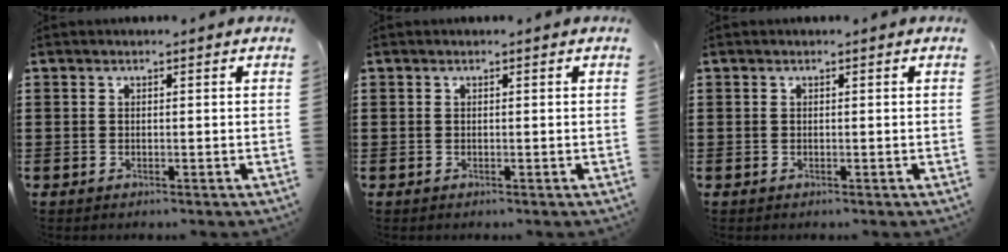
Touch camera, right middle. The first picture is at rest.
{"total": 0.0}
{"total": 0.0}